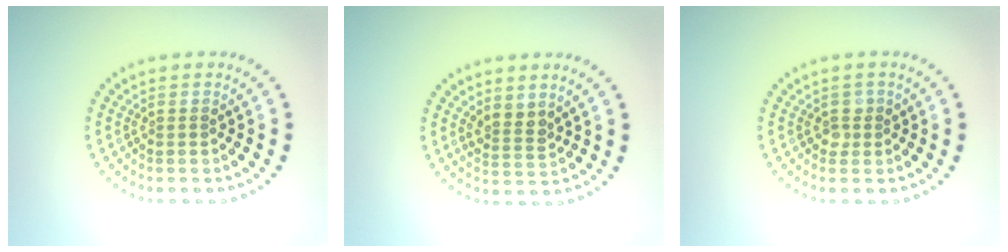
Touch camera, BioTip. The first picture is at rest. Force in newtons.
{"total": 2.0, "press": 1.7, "slide": 1.1}
{"total": 1.1, "press": 1.1, "slide": 0.4}